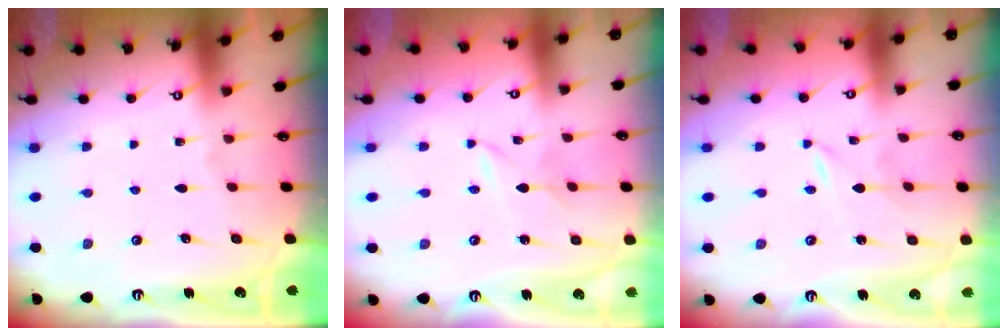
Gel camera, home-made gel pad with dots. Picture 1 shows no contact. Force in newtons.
{"total": 1.3, "press": 1.3, "slide": 0.2}
{"total": 0.0}